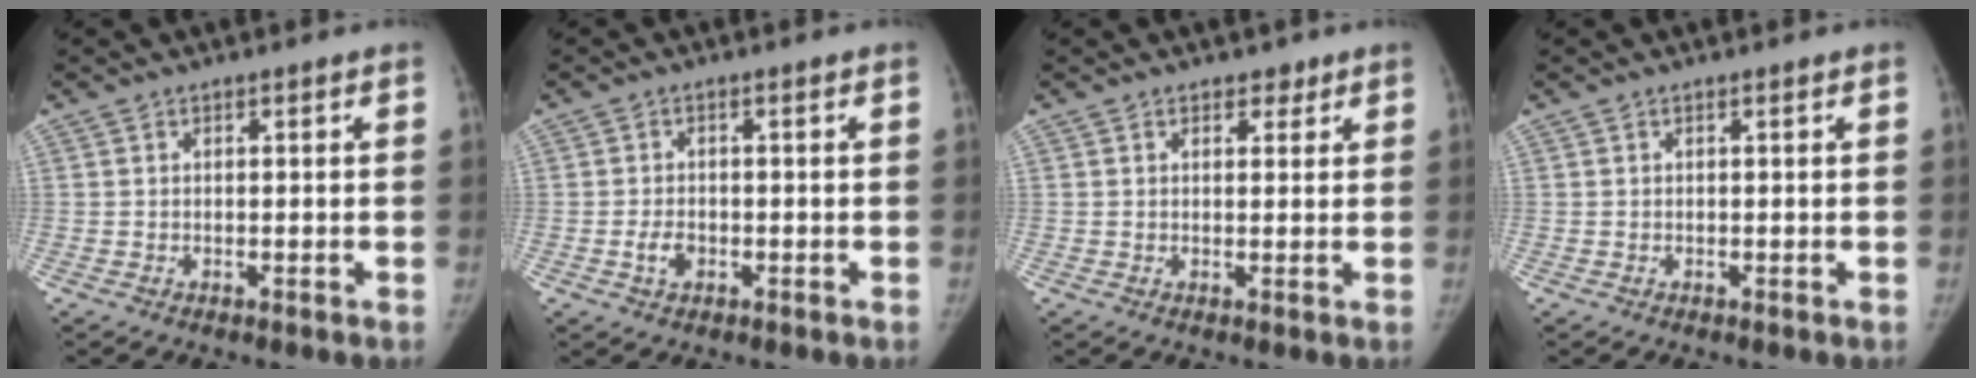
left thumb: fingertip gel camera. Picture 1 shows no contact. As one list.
[{"total": 2.8, "force": [-0.9, 1.9, 1.9], "torque": [-0.032, 0.006, -0.015]}, {"total": 2.1, "force": [1.4, 1.4, 0.8], "torque": [0.006, -0.007, 0.017]}, {"total": 0.0}]